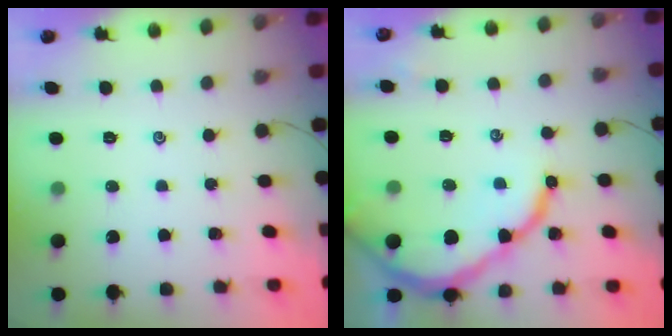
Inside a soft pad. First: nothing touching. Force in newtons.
{"total": 12.5, "press": 12.5, "slide": 1.4}